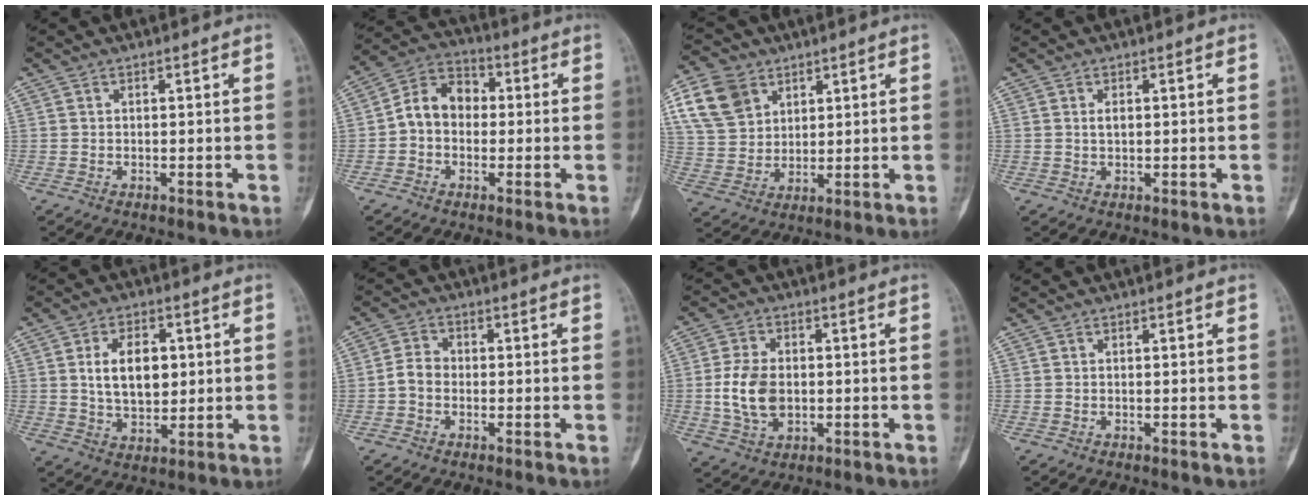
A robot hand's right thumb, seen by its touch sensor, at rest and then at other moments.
{"total": 8.7, "force": [-0.4, 6.8, 5.4], "torque": [-0.069, 0.034, -0.023]}
{"total": 11.1, "force": [5.1, 8.3, 5.2], "torque": [-0.086, -0.009, 0.105]}
{"total": 1.4, "force": [0.3, 0.9, 1.1], "torque": [-0.014, 0.001, 0.005]}
{"total": 10.2, "force": [1.7, 6.4, 7.7], "torque": [-0.105, -0.005, 0.036]}
{"total": 3.6, "force": [-1.0, 2.8, 2.1], "torque": [-0.029, 0.013, -0.026]}
{"total": 9.1, "force": [-0.5, 6.5, 6.4], "torque": [-0.116, 0.003, -0.006]}
{"total": 0.0}